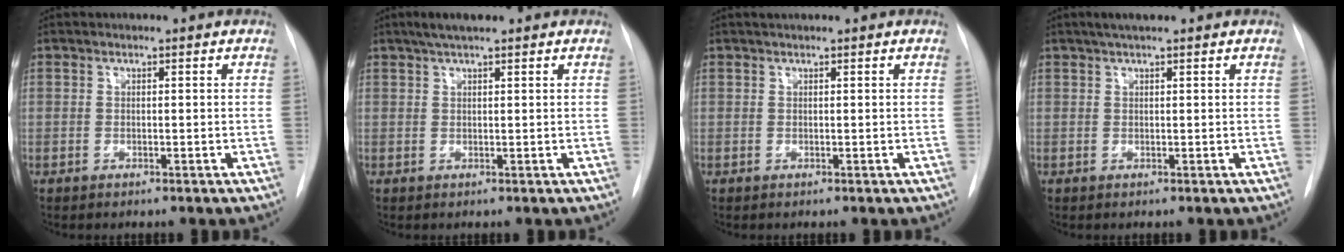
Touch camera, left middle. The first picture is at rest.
{"total": 3.6, "force": [2.7, 0.6, 2.4], "torque": [-0.049, 0.014, 0.047]}
{"total": 0.9, "force": [0.7, 0.0, 0.4], "torque": [-0.011, 0.008, 0.016]}
{"total": 3.2, "force": [2.4, 0.4, 2.1], "torque": [-0.043, 0.012, 0.042]}